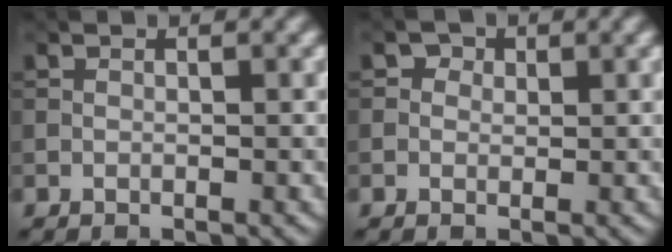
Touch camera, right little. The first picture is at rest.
{"total": 1.4, "force": [0.6, 1.2, 0.4], "torque": [0.000, -0.007, 0.007]}